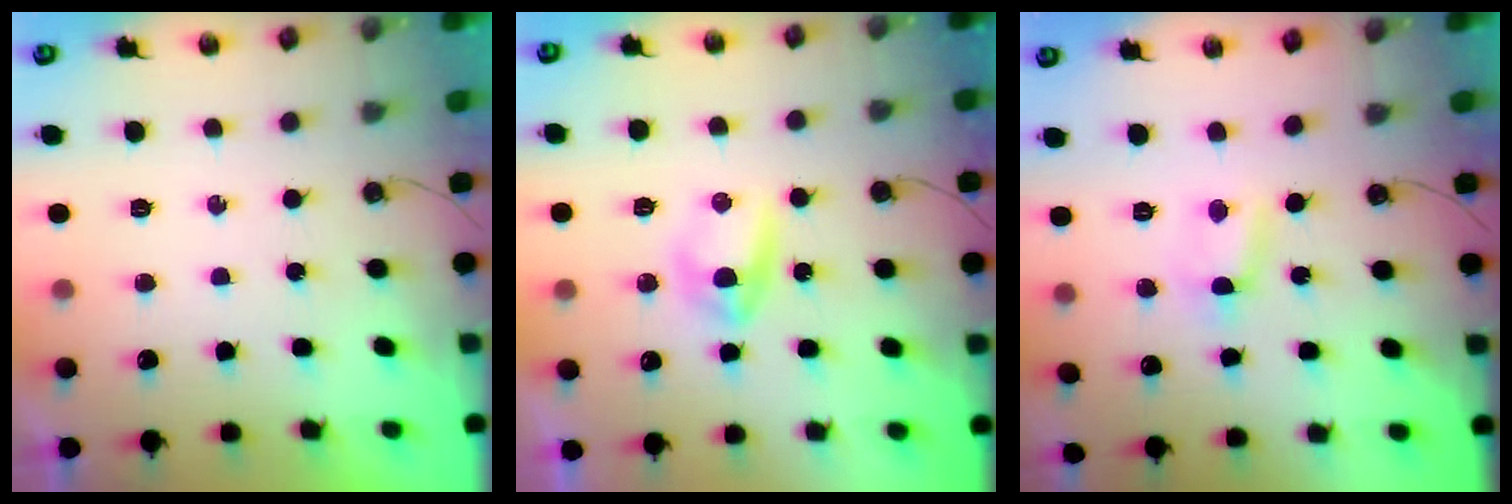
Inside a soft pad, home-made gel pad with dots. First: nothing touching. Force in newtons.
{"total": 4.2, "press": 4.1, "slide": 0.9}
{"total": 1.2, "press": 1.1, "slide": 0.6}